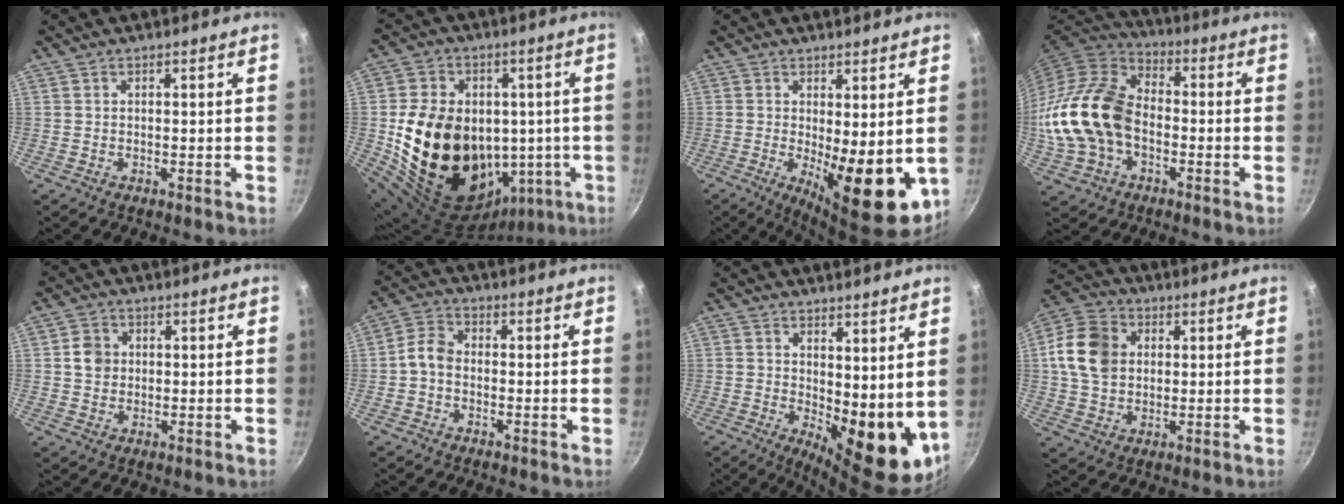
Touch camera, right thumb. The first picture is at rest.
{"total": 24.7, "force": [-1.4, 18.8, 16.0], "torque": [-0.250, 0.017, -0.003]}
{"total": 12.2, "force": [-1.1, 4.2, 11.4], "torque": [-0.135, -0.014, -0.001]}
{"total": 19.4, "force": [-3.0, 13.7, 13.5], "torque": [-0.250, 0.038, -0.063]}
{"total": 3.9, "force": [0.4, 3.5, 1.8], "torque": [-0.015, 0.007, 0.001]}
{"total": 4.3, "force": [-1.1, 3.1, 2.8], "torque": [-0.054, 0.025, -0.035]}
{"total": 12.7, "force": [2.9, 5.7, 10.9], "torque": [-0.115, -0.039, 0.054]}
{"total": 12.2, "force": [1.8, 9.6, 7.3], "torque": [-0.119, 0.010, 0.019]}